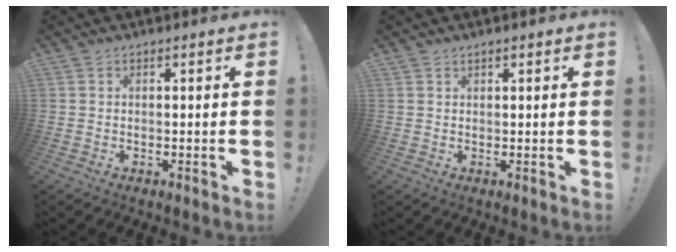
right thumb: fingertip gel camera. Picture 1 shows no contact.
{"total": 1.0, "force": [0.9, 0.4, 0.3], "torque": [-0.002, -0.002, 0.016]}